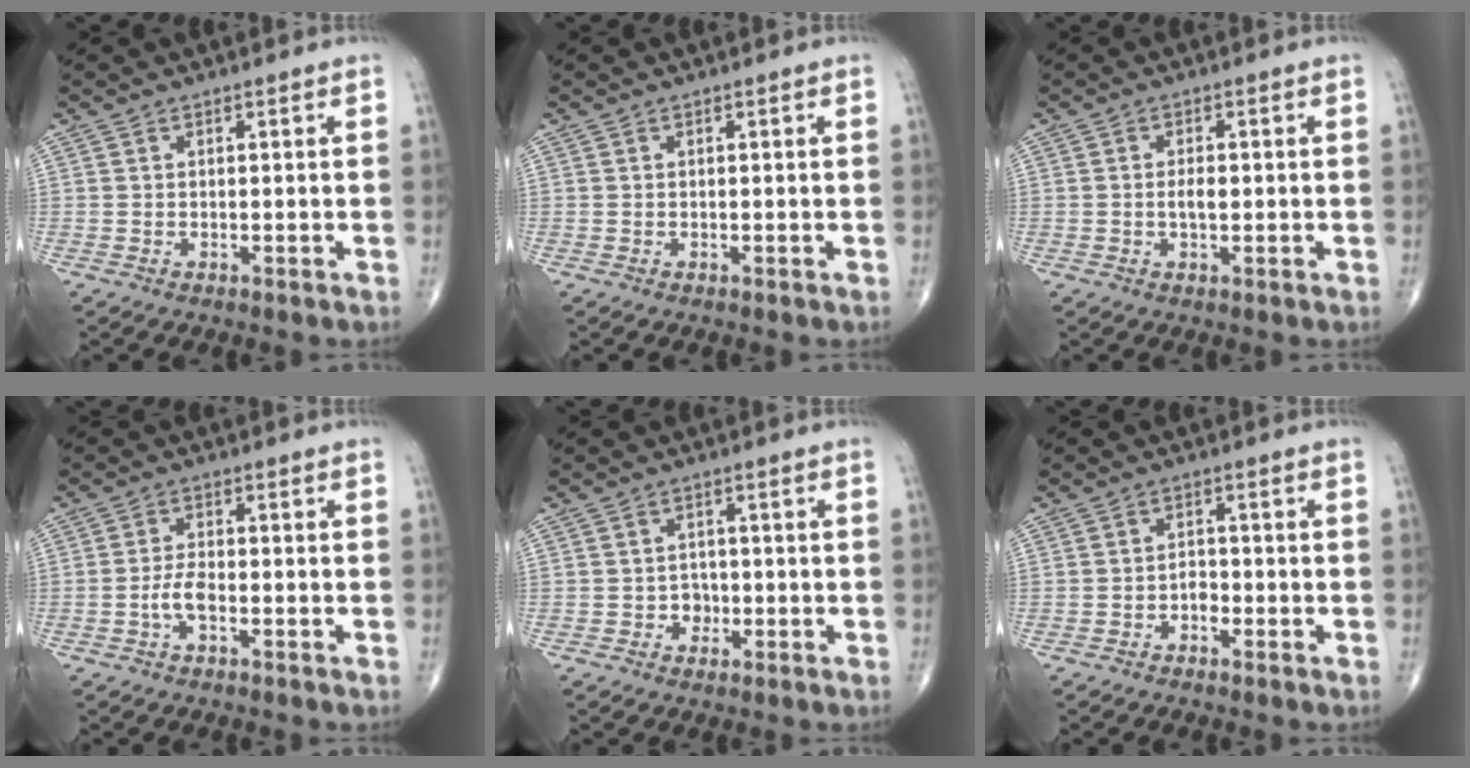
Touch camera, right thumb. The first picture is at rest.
{"total": 0.0}
{"total": 2.4, "force": [-0.2, 1.2, 2.1], "torque": [-0.040, 0.001, -0.004]}
{"total": 3.3, "force": [-1.3, 1.3, 2.8], "torque": [-0.056, 0.010, -0.027]}
{"total": 2.5, "force": [-0.8, 2.2, 1.0], "torque": [0.002, 0.008, -0.014]}
{"total": 2.1, "force": [-1.1, 1.3, 1.2], "torque": [-0.008, 0.009, -0.022]}